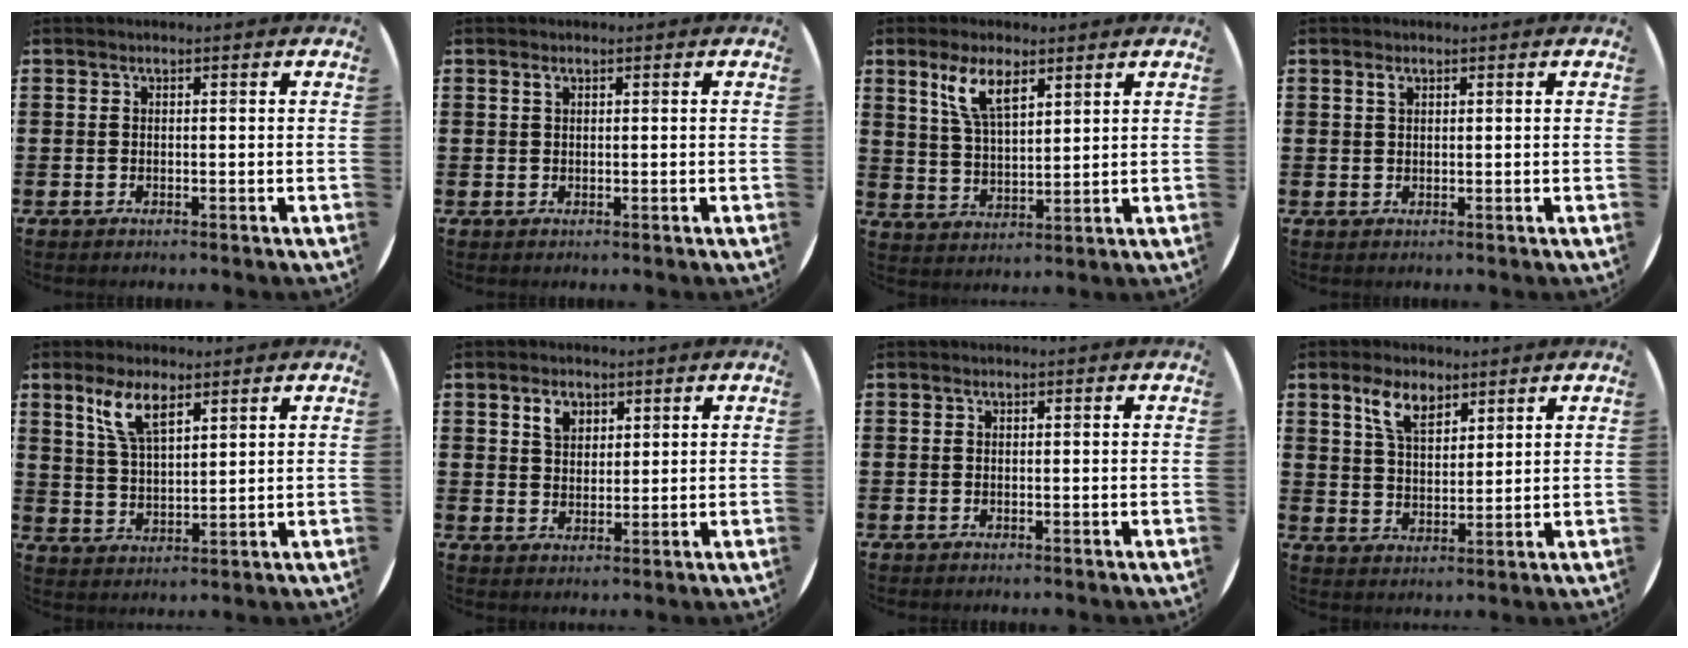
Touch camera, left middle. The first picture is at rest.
{"total": 0.7, "force": [0.4, 0.3, 0.4], "torque": [-0.002, -0.001, 0.006]}
{"total": 6.6, "force": [4.2, 2.3, 4.4], "torque": [-0.099, 0.003, 0.075]}
{"total": 1.1, "force": [0.7, 0.6, 0.6], "torque": [-0.006, 0.001, 0.010]}
{"total": 6.1, "force": [4.2, 2.0, 4.0], "torque": [-0.091, 0.002, 0.074]}
{"total": 3.0, "force": [1.9, 2.0, 1.2], "torque": [-0.011, -0.002, 0.032]}
{"total": 0.0}
{"total": 5.7, "force": [4.1, 2.5, 3.1], "torque": [-0.064, -0.004, 0.073]}